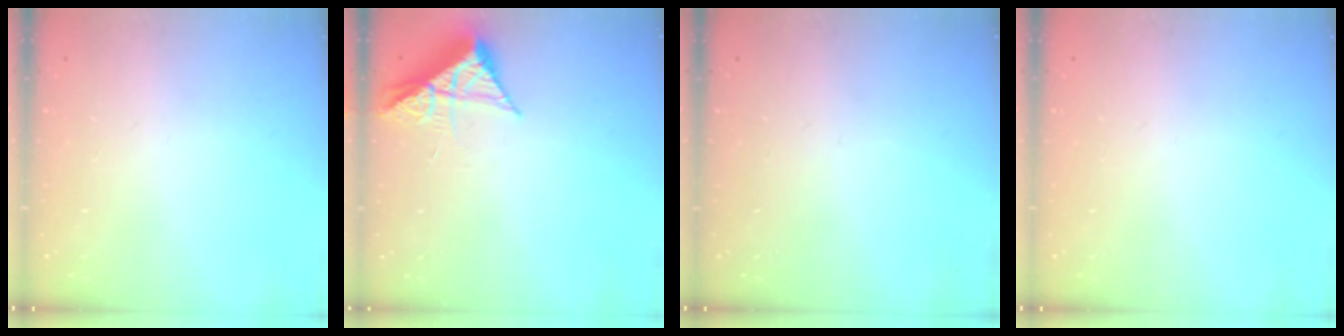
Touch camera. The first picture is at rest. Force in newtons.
{"total": 7.0, "press": 7.0, "slide": 0.3}
{"total": 0.0}
{"total": 0.0}